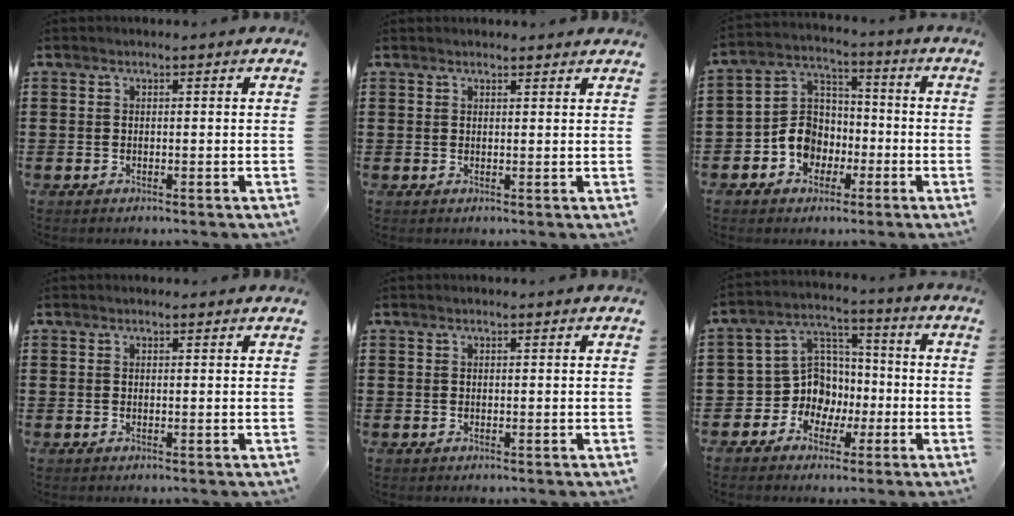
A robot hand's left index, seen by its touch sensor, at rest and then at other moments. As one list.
[{"total": 1.1, "force": [1.1, 0.2, 0.0], "torque": [-0.003, 0.000, 0.020]}, {"total": 7.6, "force": [-2.9, 6.4, 2.7], "torque": [-0.080, 0.016, -0.060]}, {"total": 0.6, "force": [0.5, 0.2, 0.1], "torque": [-0.004, 0.002, 0.010]}, {"total": 0.0}, {"total": 8.4, "force": [-2.4, 7.9, 1.8], "torque": [-0.075, 0.005, -0.044]}]